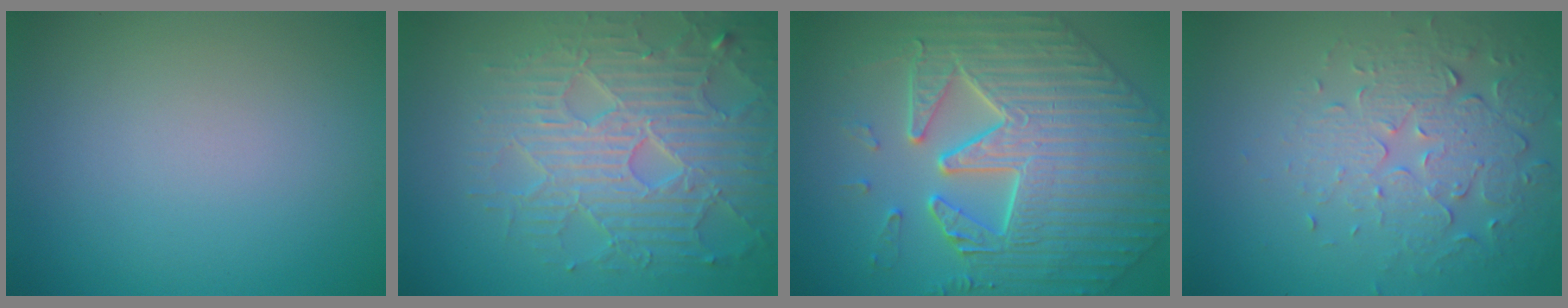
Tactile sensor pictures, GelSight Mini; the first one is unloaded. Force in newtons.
{"total": 7.0, "press": 5.7, "slide": 4.0}
{"total": 8.5, "press": 7.1, "slide": 4.7}
{"total": 5.4, "press": 3.7, "slide": 3.9}